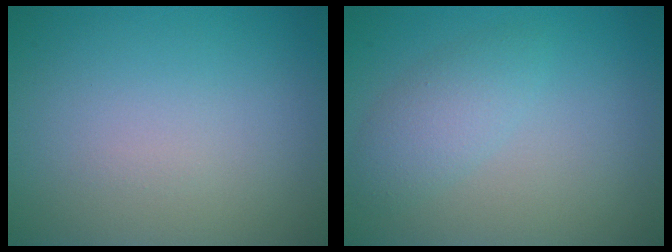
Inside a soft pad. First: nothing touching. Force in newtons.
{"total": 2.5, "press": 2.5, "slide": 0.1}